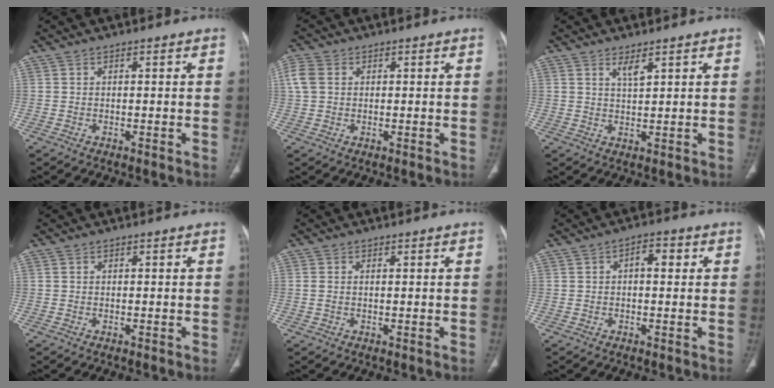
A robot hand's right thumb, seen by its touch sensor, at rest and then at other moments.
{"total": 4.3, "force": [0.9, 3.4, 2.5], "torque": [-0.059, 0.010, 0.015]}
{"total": 2.4, "force": [1.7, 0.6, 1.7], "torque": [-0.025, -0.014, 0.033]}
{"total": 0.0}
{"total": 1.4, "force": [0.1, 0.8, 1.1], "torque": [-0.040, 0.009, 0.006]}
{"total": 3.2, "force": [0.6, 1.7, 2.7], "torque": [-0.029, 0.009, 0.003]}